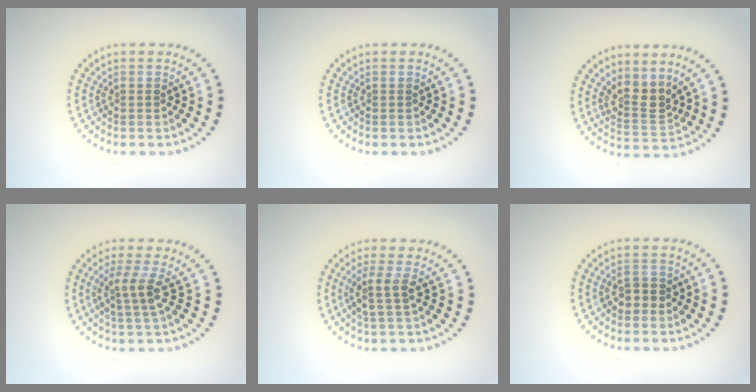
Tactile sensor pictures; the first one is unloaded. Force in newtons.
{"total": 0.0}
{"total": 2.9, "press": 2.3, "slide": 1.7}
{"total": 2.6, "press": 1.9, "slide": 1.7}
{"total": 2.4, "press": 1.9, "slide": 1.5}
{"total": 1.9, "press": 1.8, "slide": 0.7}